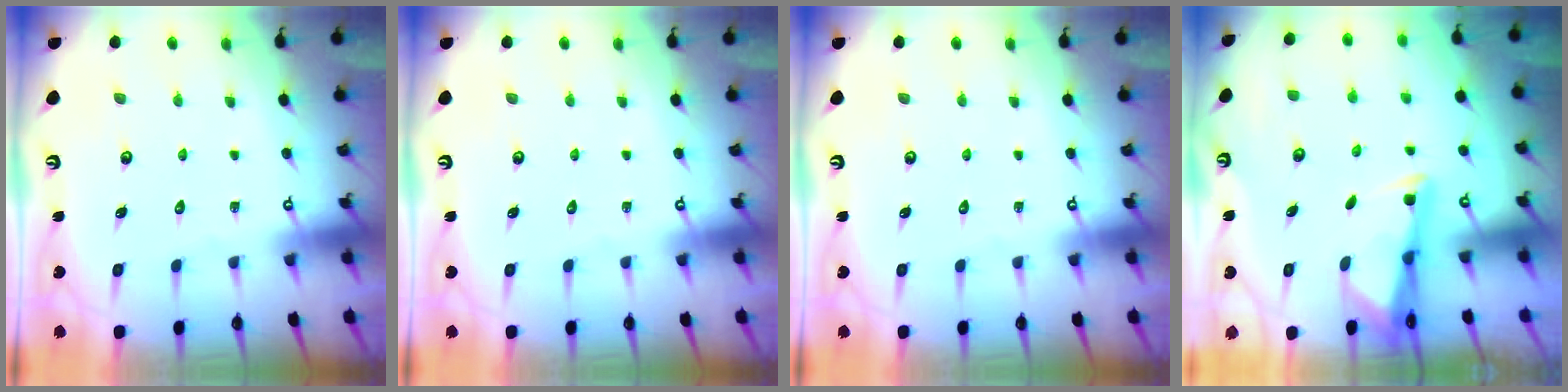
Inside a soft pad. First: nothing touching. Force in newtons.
{"total": 0.0}
{"total": 0.0}
{"total": 2.7, "press": 2.7, "slide": 0.4}